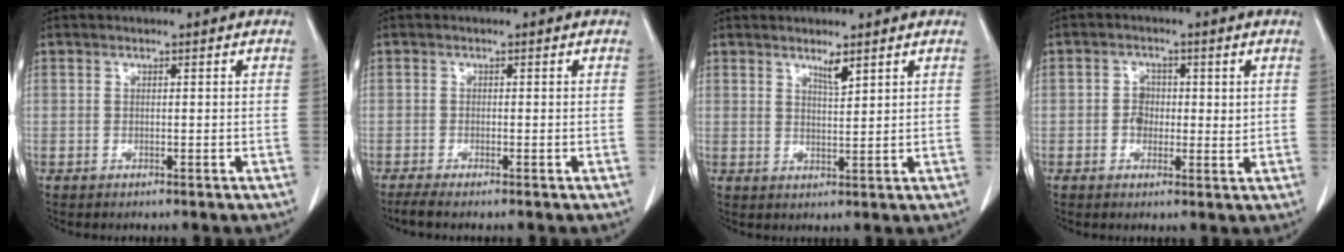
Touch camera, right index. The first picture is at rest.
{"total": 1.8, "force": [-1.4, -0.1, 1.0], "torque": [-0.025, -0.006, -0.029]}
{"total": 2.5, "force": [1.9, 0.2, 1.6], "torque": [-0.033, -0.008, 0.036]}
{"total": 3.2, "force": [0.3, 2.4, 2.0], "torque": [-0.026, 0.004, 0.003]}